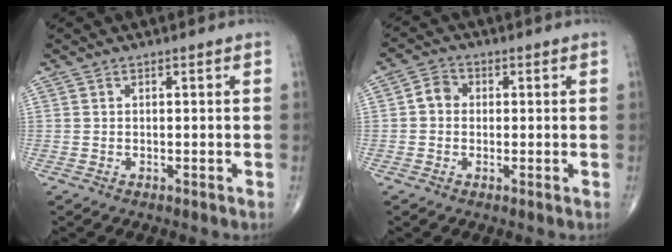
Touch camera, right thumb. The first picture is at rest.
{"total": 3.5, "force": [0.0, 3.1, 1.7], "torque": [-0.017, 0.010, -0.008]}